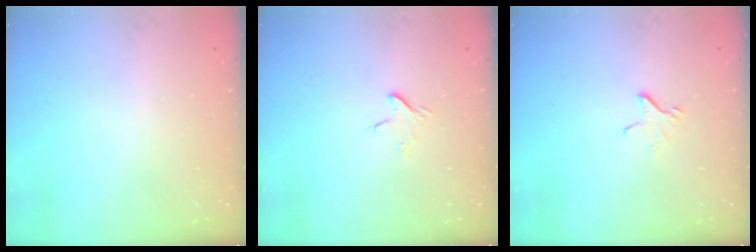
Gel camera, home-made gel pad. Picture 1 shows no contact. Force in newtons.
{"total": 3.4, "press": 3.4, "slide": 0.3}
{"total": 3.4, "press": 3.4, "slide": 0.2}